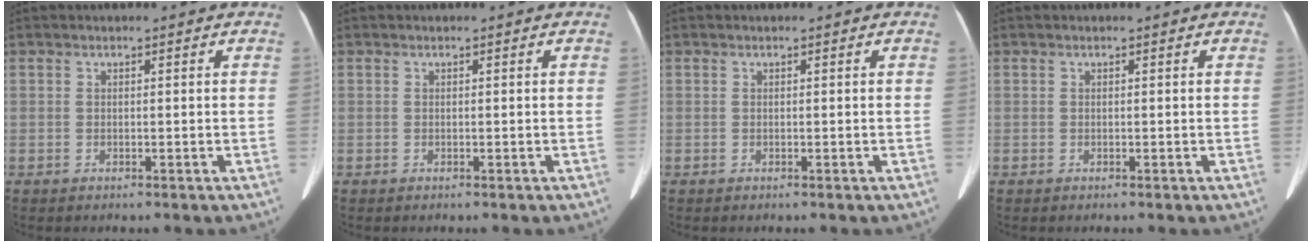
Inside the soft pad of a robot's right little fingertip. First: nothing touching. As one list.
[{"total": 0.0}, {"total": 0.0}, {"total": 0.0}]